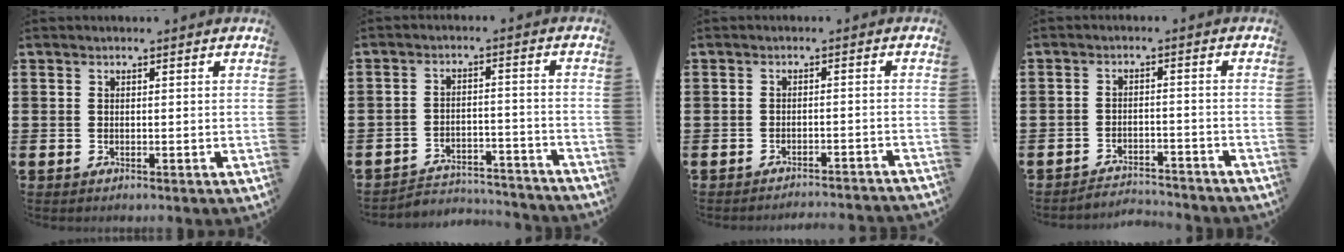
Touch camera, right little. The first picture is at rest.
{"total": 3.9, "force": [-3.9, 0.5, 0.3], "torque": [-0.010, 0.006, -0.082]}
{"total": 1.8, "force": [-1.8, -0.3, -0.1], "torque": [0.000, 0.006, -0.038]}
{"total": 2.9, "force": [-2.8, 0.0, -0.2], "torque": [-0.003, 0.004, -0.062]}